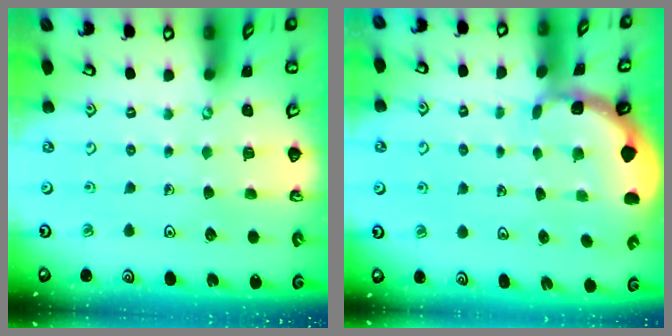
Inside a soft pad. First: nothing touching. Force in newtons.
{"total": 1.3, "press": 1.2, "slide": 0.1}